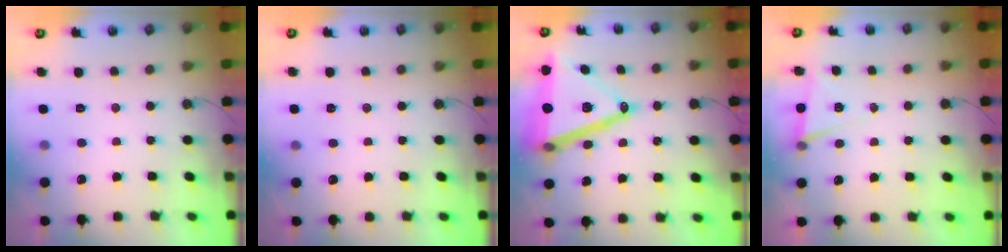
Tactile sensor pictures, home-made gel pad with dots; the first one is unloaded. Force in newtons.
{"total": 2.6, "press": 1.7, "slide": 1.9}
{"total": 23.9, "press": 23.6, "slide": 3.7}
{"total": 5.3, "press": 3.6, "slide": 3.8}